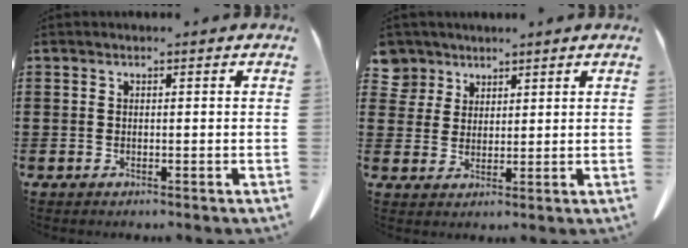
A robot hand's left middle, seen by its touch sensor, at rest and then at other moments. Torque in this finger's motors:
{"motor_torque": [0.98, 0.26, -0.12, -0.05]}